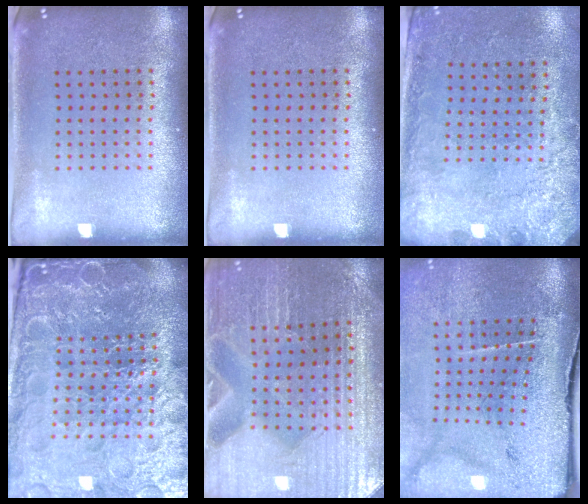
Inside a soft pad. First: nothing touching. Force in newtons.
{"total": 0.0}
{"total": 2.7, "press": 2.1, "slide": 1.6}
{"total": 6.1, "press": 5.5, "slide": 2.7}
{"total": 3.4, "press": 3.3, "slide": 0.4}
{"total": 3.8, "press": 3.3, "slide": 1.8}